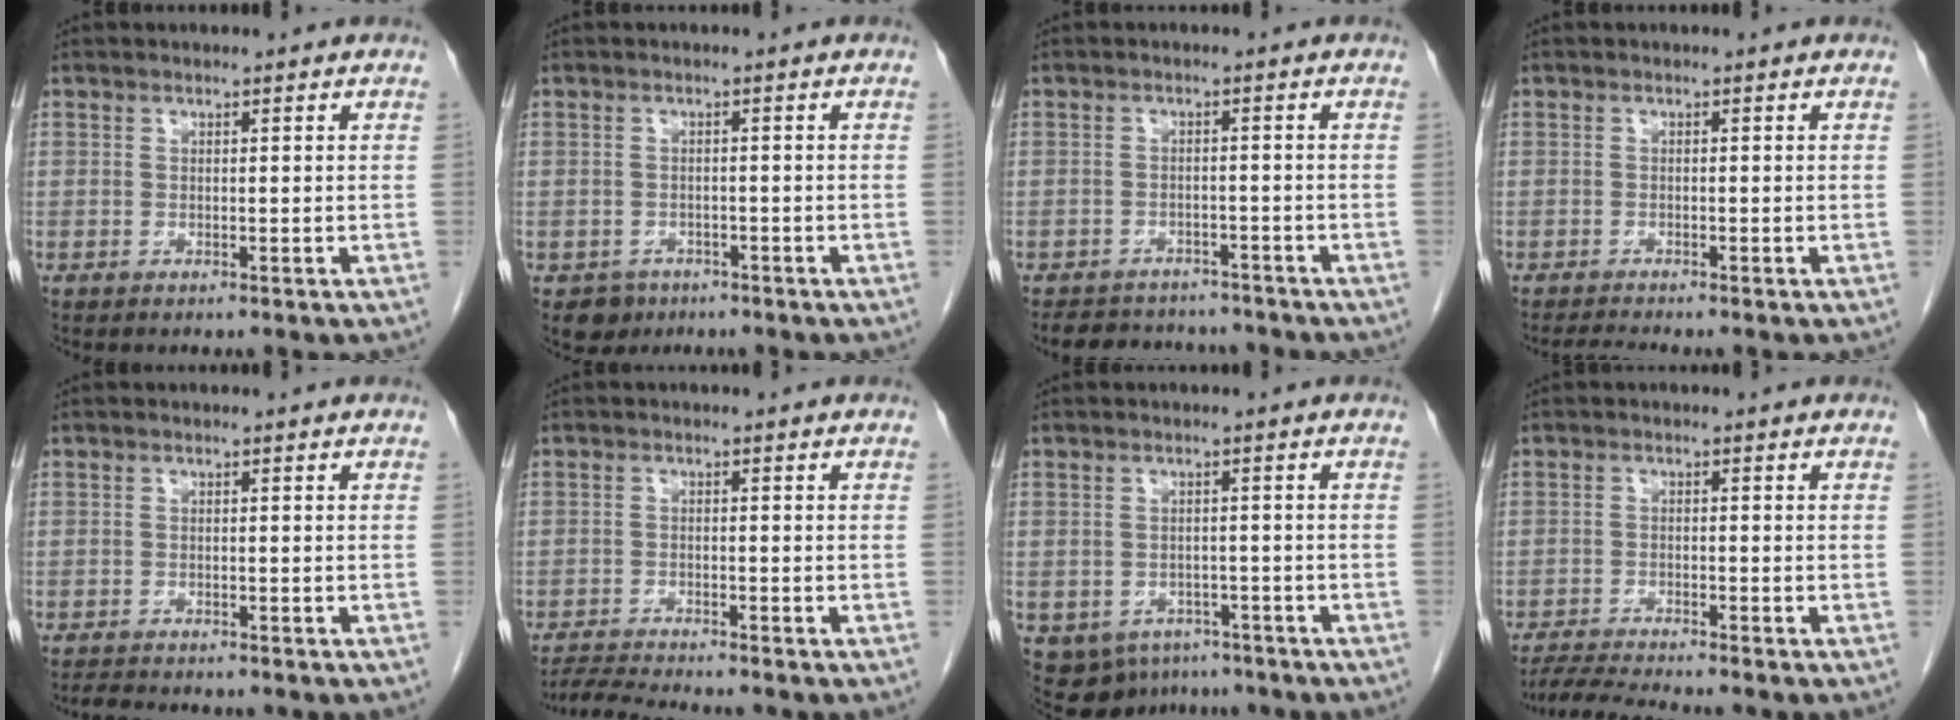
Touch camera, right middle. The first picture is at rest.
{"total": 2.9, "force": [-1.8, 2.3, 0.3], "torque": [-0.004, 0.007, -0.024]}
{"total": 8.7, "force": [-8.0, 3.0, 1.8], "torque": [-0.024, 0.007, -0.103]}
{"total": 1.9, "force": [-1.7, -0.7, 0.5], "torque": [-0.017, -0.010, -0.034]}
{"total": 2.2, "force": [-2.1, 0.1, 0.6], "torque": [-0.014, -0.009, -0.034]}
{"total": 4.1, "force": [-3.8, -1.3, 0.7], "torque": [-0.018, -0.021, -0.070]}
{"total": 8.5, "force": [-5.1, 6.3, 2.6], "torque": [-0.051, 0.003, -0.062]}
{"total": 5.0, "force": [-4.6, -1.4, 1.5], "torque": [-0.028, -0.020, -0.084]}